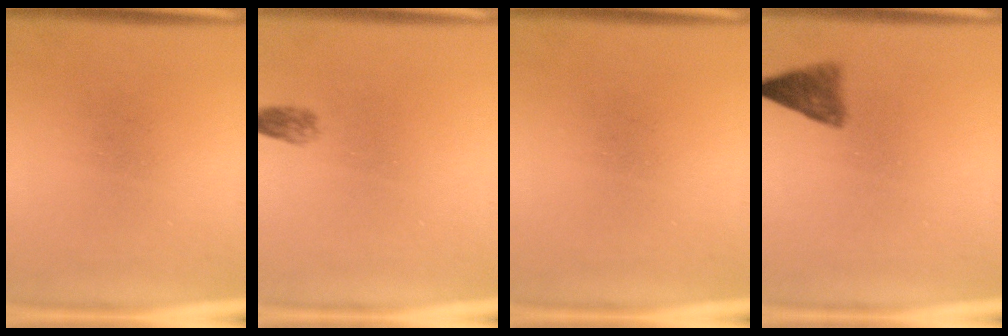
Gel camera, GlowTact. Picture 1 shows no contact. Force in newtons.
{"total": 1.5}
{"total": 0.0}
{"total": 3.1}